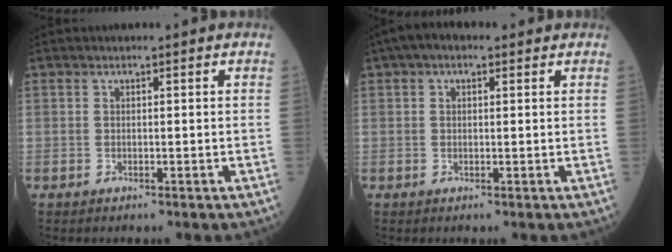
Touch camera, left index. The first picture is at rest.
{"total": 3.5, "force": [1.9, 1.8, 2.3], "torque": [-0.049, 0.030, 0.031]}